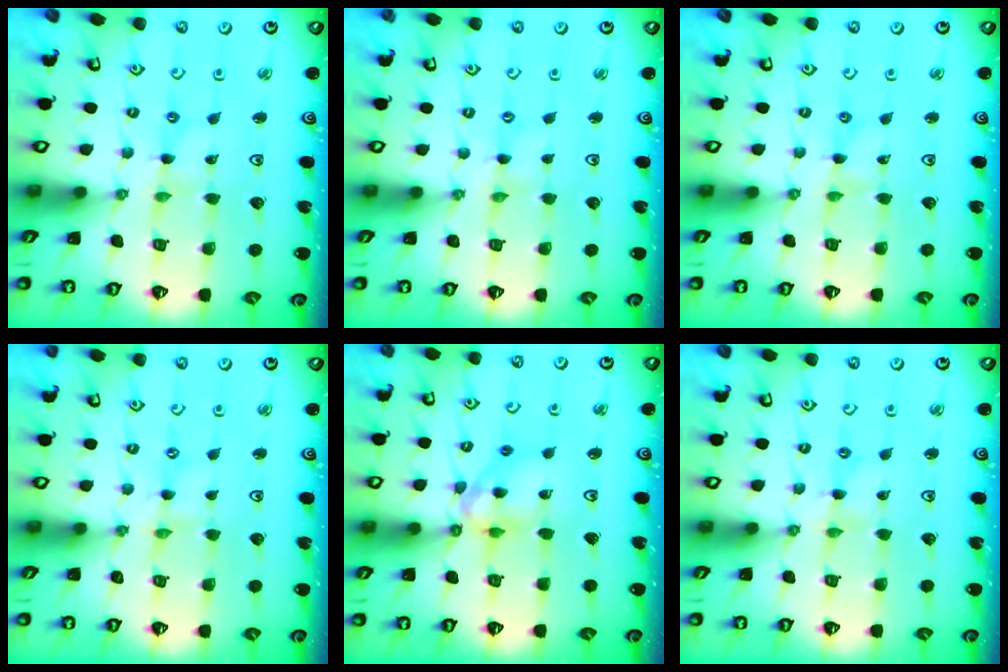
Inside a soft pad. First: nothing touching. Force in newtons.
{"total": 0.0}
{"total": 0.0}
{"total": 0.0}
{"total": 11.7, "press": 11.6, "slide": 1.2}
{"total": 0.0}